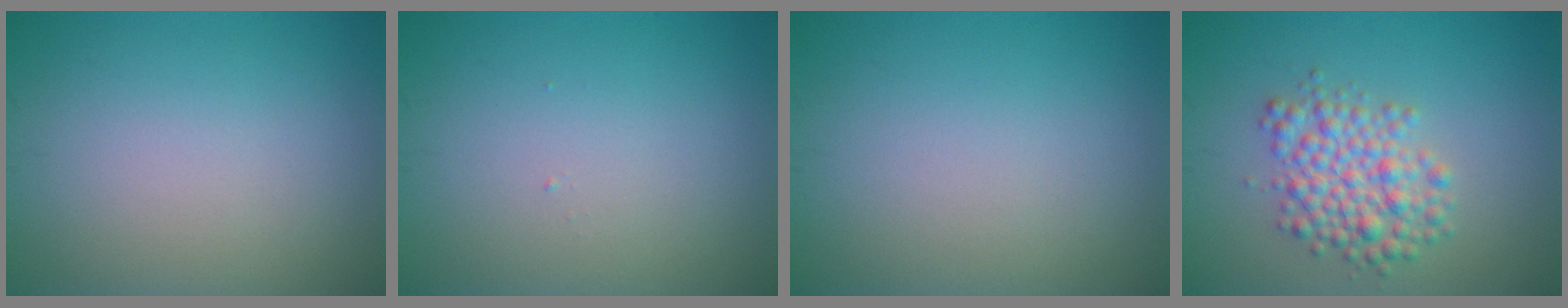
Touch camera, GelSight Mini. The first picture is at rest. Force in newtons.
{"total": 0.0}
{"total": 0.0}
{"total": 4.4, "press": 4.4, "slide": 0.1}